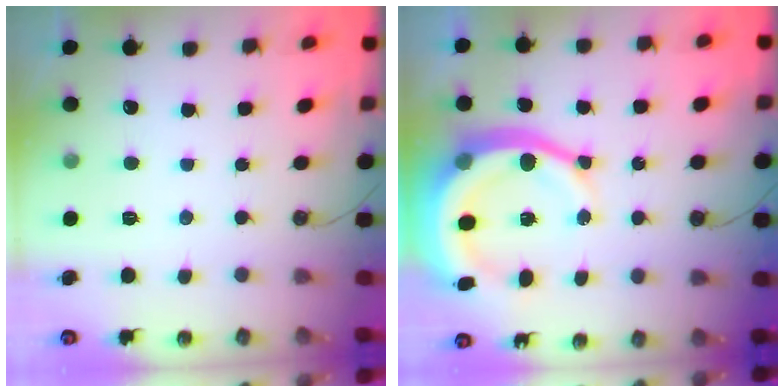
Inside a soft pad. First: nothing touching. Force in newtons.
{"total": 16.2, "press": 16.0, "slide": 2.6}